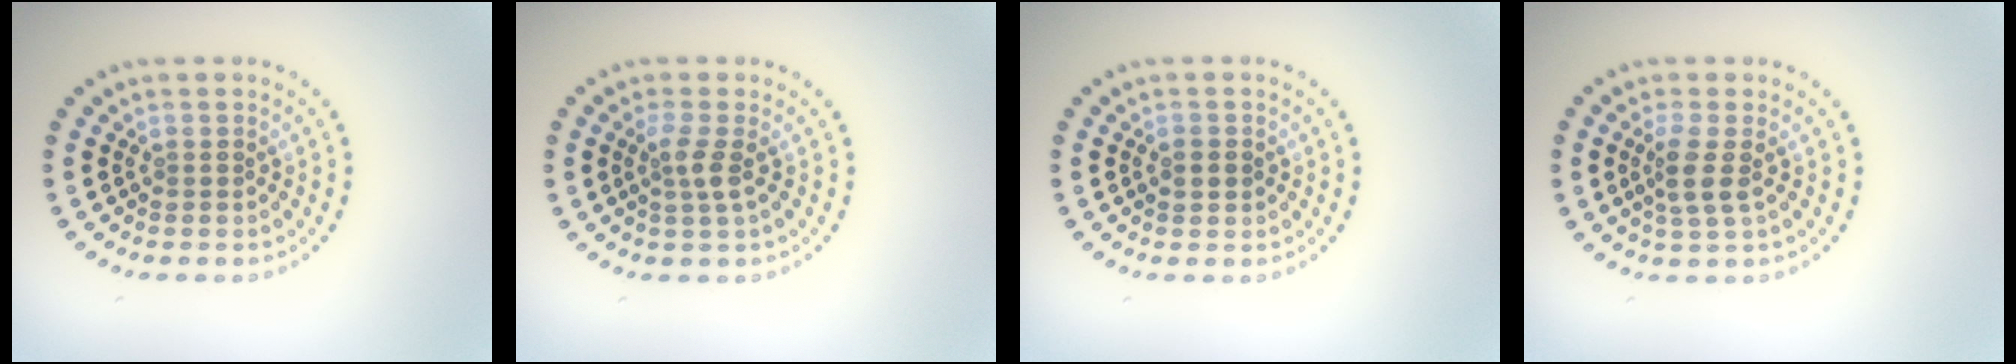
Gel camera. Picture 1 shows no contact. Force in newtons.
{"total": 2.0, "press": 1.4, "slide": 1.4}
{"total": 1.3, "press": 1.3, "slide": 0.3}
{"total": 2.3, "press": 1.9, "slide": 1.4}